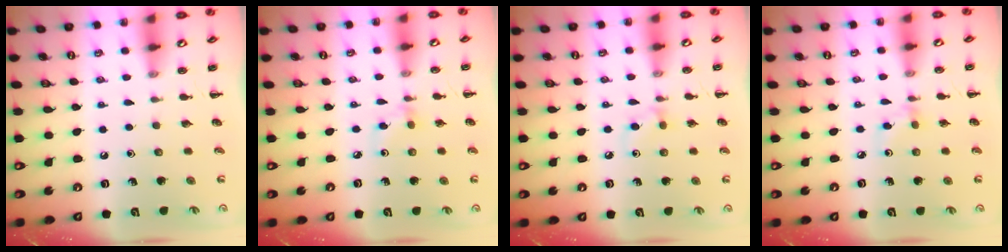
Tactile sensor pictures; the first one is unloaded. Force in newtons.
{"total": 2.9, "press": 2.7, "slide": 1.0}
{"total": 5.2, "press": 5.0, "slide": 1.4}
{"total": 2.9, "press": 2.7, "slide": 1.0}